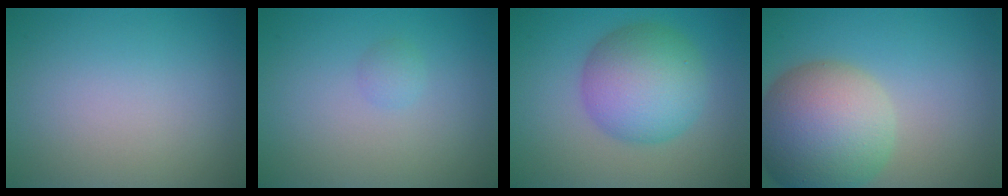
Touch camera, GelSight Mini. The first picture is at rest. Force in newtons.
{"total": 0.8, "press": 0.8, "slide": 0.0}
{"total": 7.4, "press": 7.4, "slide": 0.0}
{"total": 11.1, "press": 11.1, "slide": 0.5}